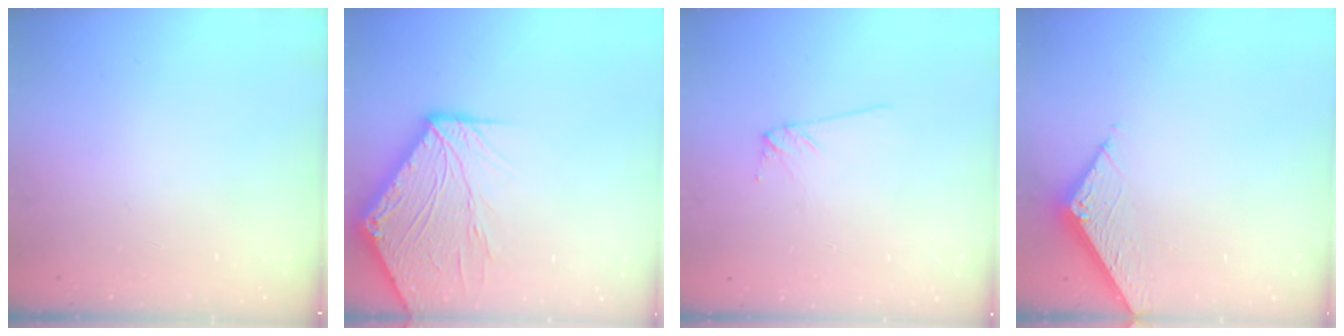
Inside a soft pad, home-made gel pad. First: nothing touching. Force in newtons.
{"total": 14.8, "press": 14.6, "slide": 1.8}
{"total": 5.2, "press": 5.2, "slide": 0.6}
{"total": 5.4, "press": 5.4, "slide": 0.7}